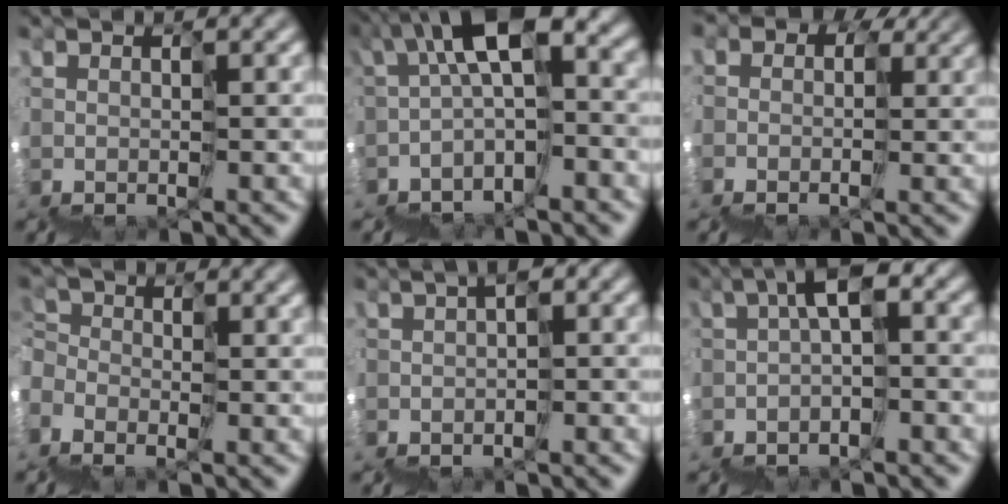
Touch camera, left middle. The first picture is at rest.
{"total": 5.5, "force": [-0.3, 1.8, 5.2], "torque": [-0.103, 0.033, -0.017]}
{"total": 5.9, "force": [1.1, 5.3, 2.3], "torque": [-0.038, 0.031, -0.004]}
{"total": 2.4, "force": [-2.3, 0.2, -0.8], "torque": [0.005, 0.012, -0.043]}
{"total": 2.1, "force": [-1.8, -0.1, 1.1], "torque": [-0.023, -0.005, -0.034]}
{"total": 2.1, "force": [-0.9, 0.2, 1.9], "torque": [-0.045, 0.015, -0.028]}